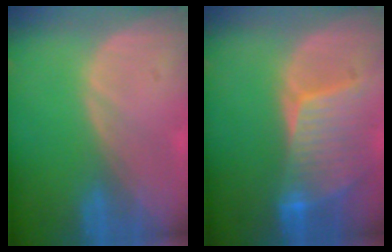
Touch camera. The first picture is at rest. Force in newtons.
{"total": 8.6, "press": 7.7, "slide": 3.8}